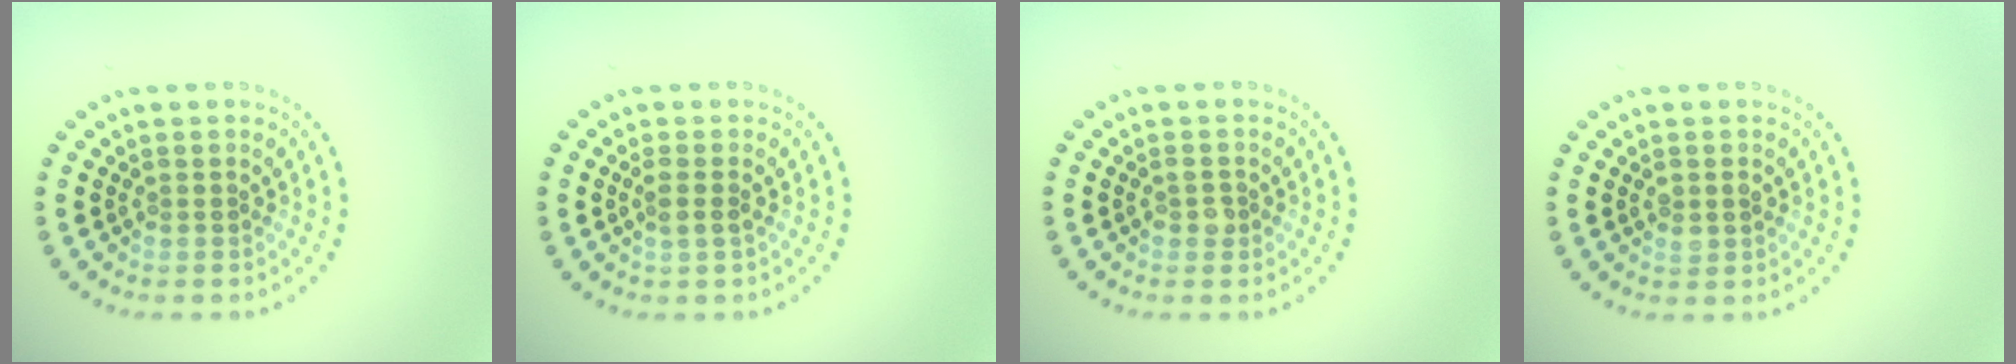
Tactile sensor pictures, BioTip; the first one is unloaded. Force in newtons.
{"total": 1.3, "press": 1.1, "slide": 0.5}
{"total": 1.1, "press": 1.1, "slide": 0.0}
{"total": 1.1, "press": 1.1, "slide": 0.0}